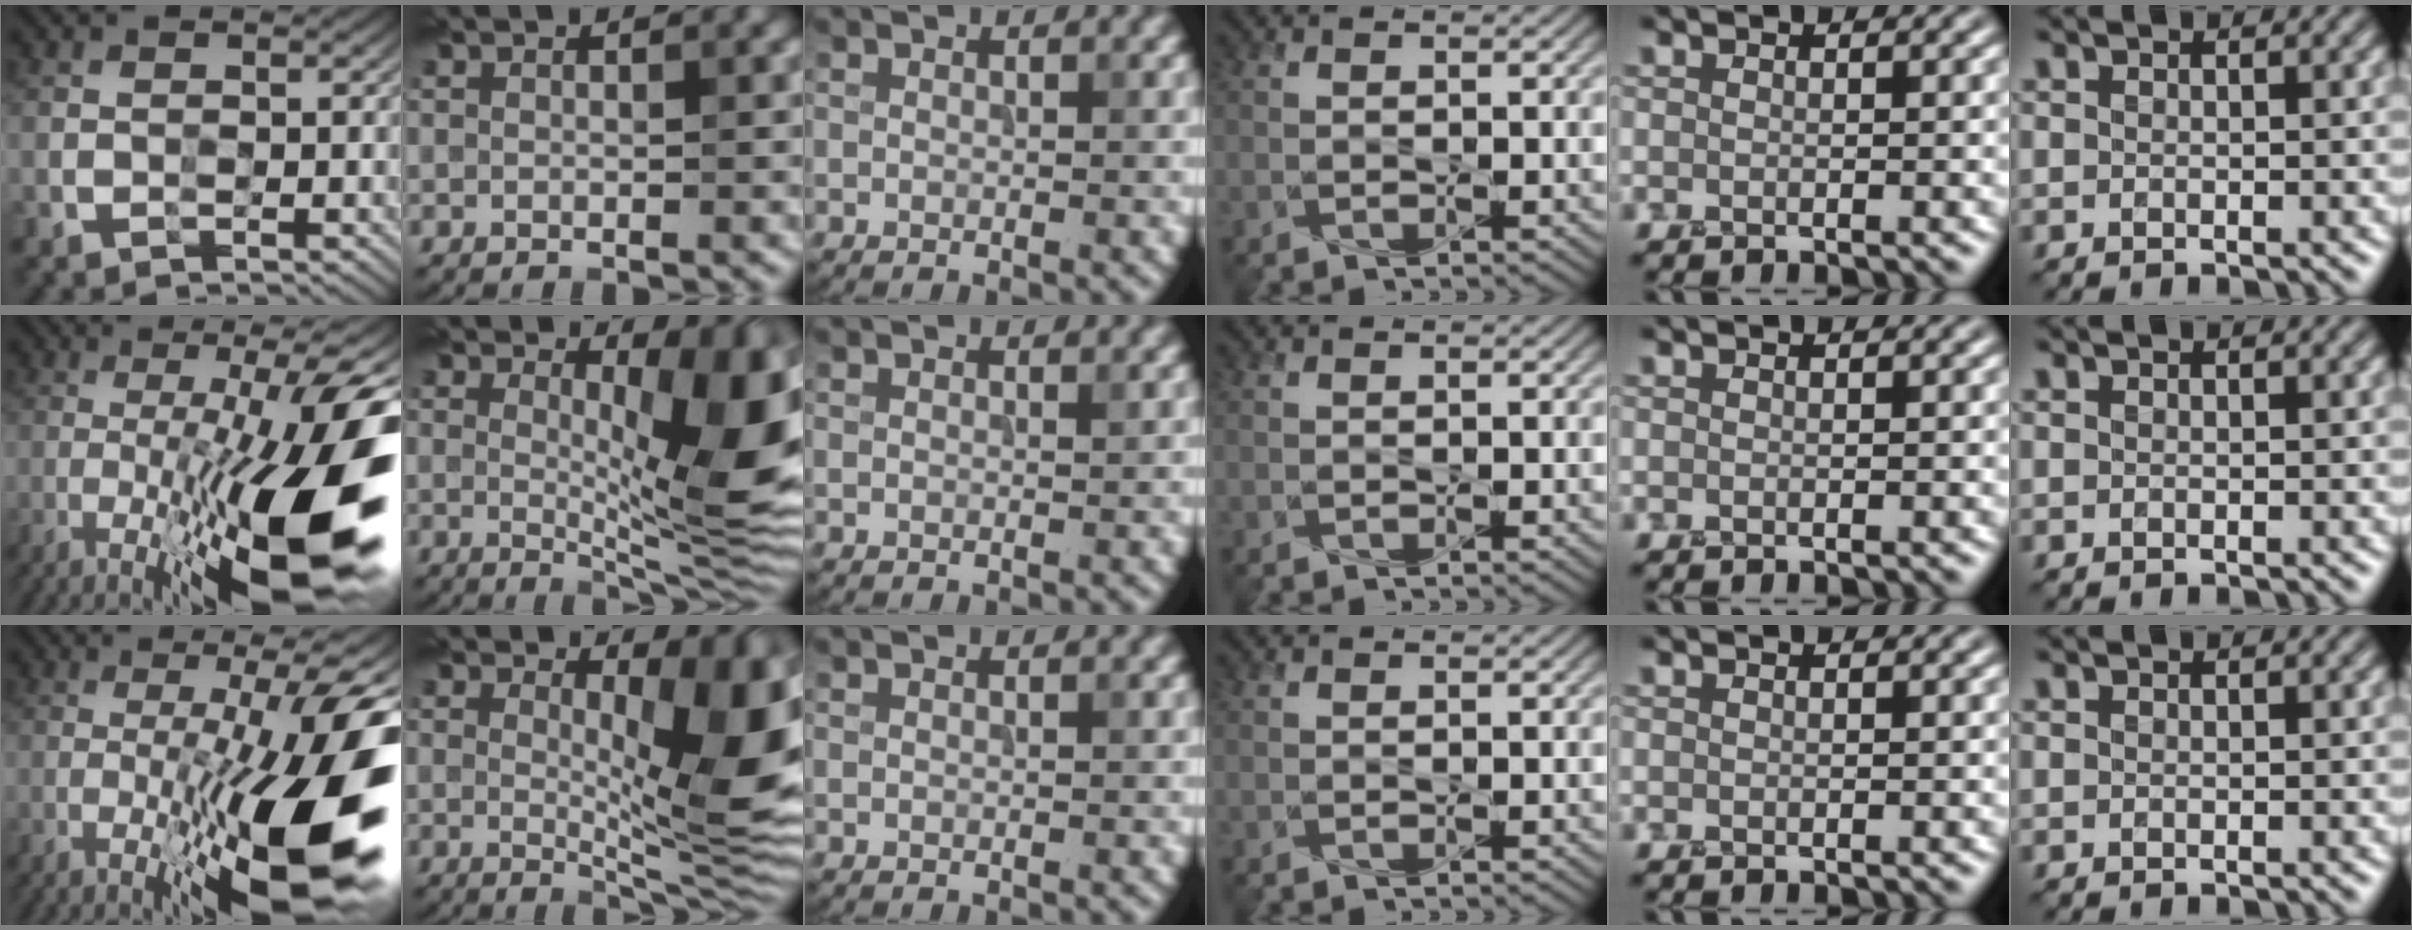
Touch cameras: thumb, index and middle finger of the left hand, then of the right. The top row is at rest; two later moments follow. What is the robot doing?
{"motion": "press", "object": "grip strengthener"}